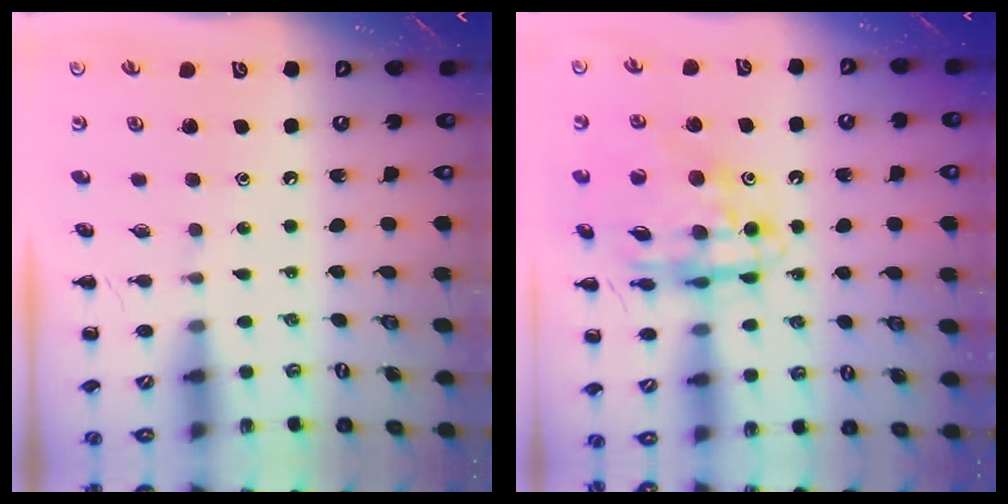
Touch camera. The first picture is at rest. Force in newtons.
{"total": 15.6, "press": 15.1, "slide": 4.0}